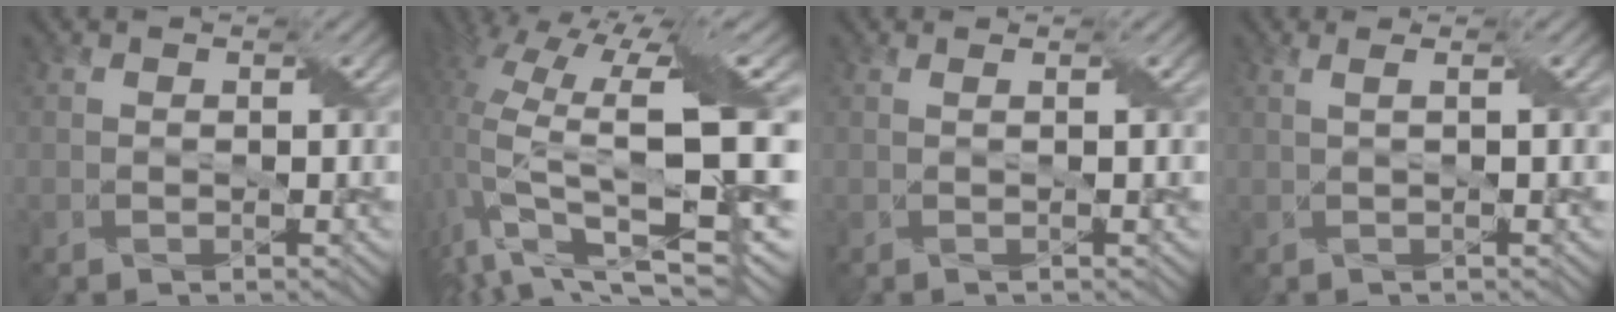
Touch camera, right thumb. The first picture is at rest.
{"total": 18.0, "force": [0.7, 6.5, 16.8], "torque": [-0.356, -0.009, 0.020]}
{"total": 1.7, "force": [0.2, 0.5, 1.6], "torque": [-0.024, 0.005, -0.011]}
{"total": 2.7, "force": [0.4, 0.5, 2.6], "torque": [-0.037, 0.011, -0.010]}